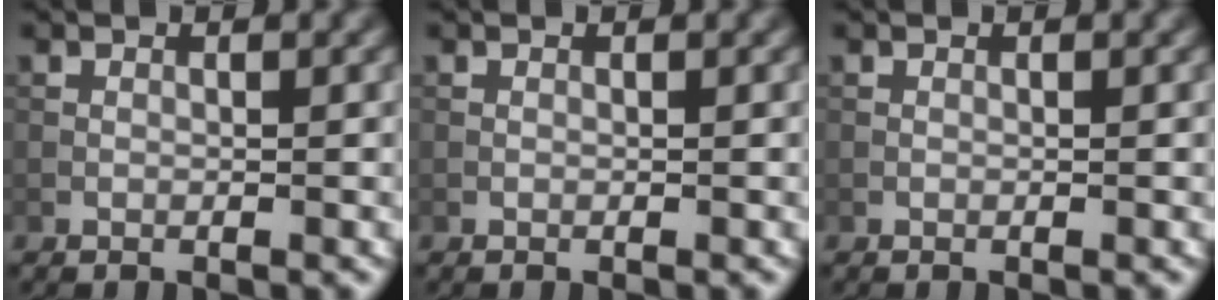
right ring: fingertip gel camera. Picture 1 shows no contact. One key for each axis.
{"total": 0.0}
{"total": 0.0}